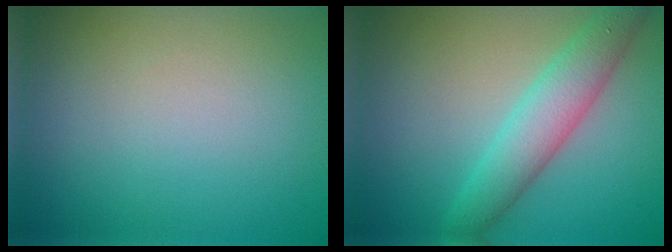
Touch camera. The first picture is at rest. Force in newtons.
{"total": 4.4, "press": 4.4, "slide": 0.1}